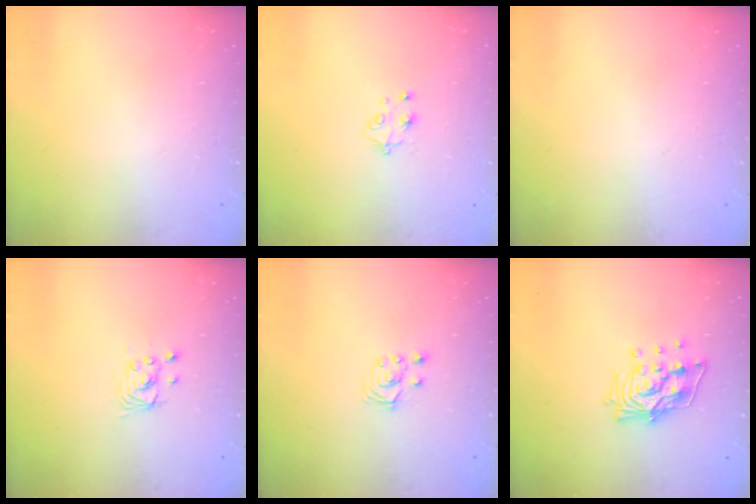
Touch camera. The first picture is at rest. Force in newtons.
{"total": 5.3, "press": 5.2, "slide": 0.8}
{"total": 0.0}
{"total": 2.9, "press": 2.9, "slide": 0.1}
{"total": 2.8, "press": 2.7, "slide": 0.7}
{"total": 13.5, "press": 13.5, "slide": 1.6}